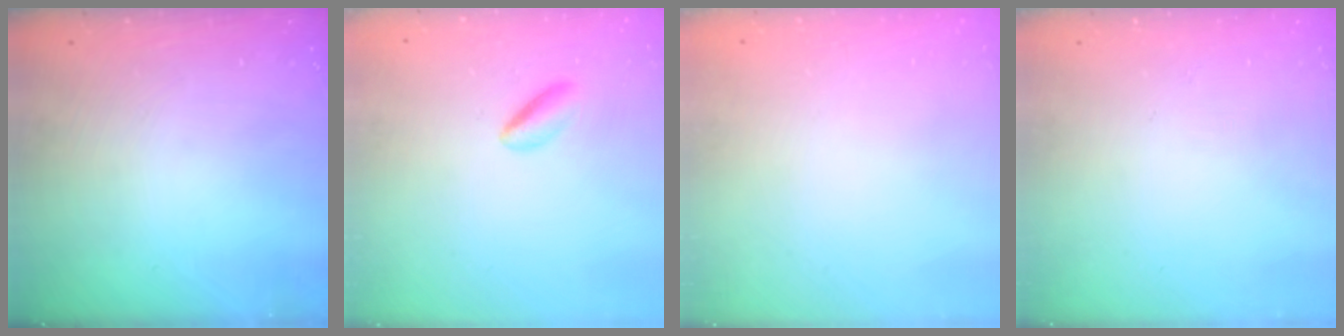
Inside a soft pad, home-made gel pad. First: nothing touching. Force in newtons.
{"total": 2.1, "press": 2.0, "slide": 0.8}
{"total": 2.1, "press": 2.1, "slide": 0.1}
{"total": 0.0}